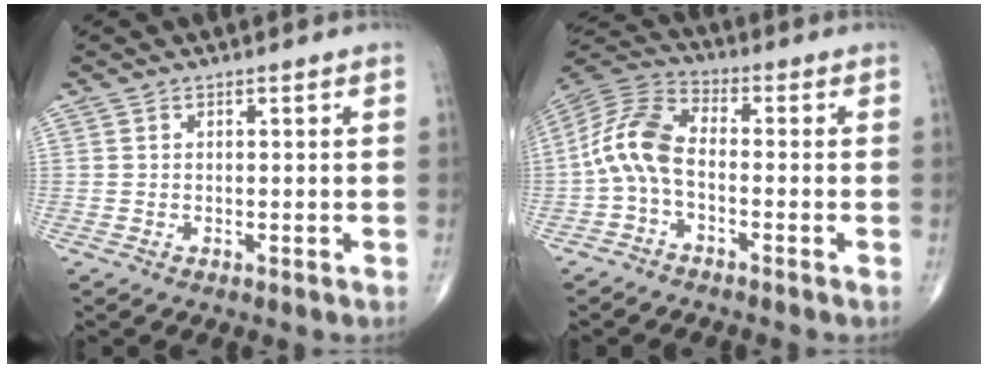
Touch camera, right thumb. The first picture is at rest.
{"total": 9.6, "force": [-1.8, 5.0, 8.0], "torque": [-0.166, 0.035, -0.051]}